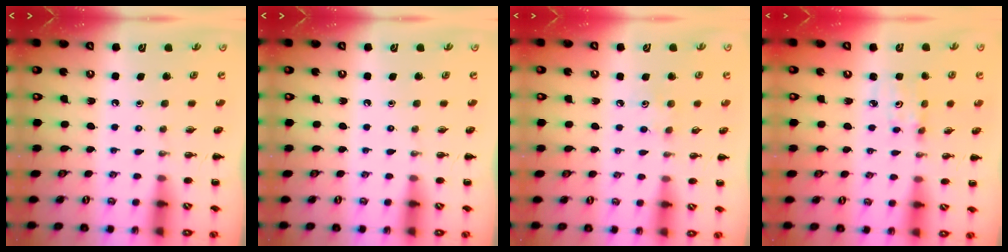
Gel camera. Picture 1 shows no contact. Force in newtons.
{"total": 0.0}
{"total": 3.9, "press": 3.7, "slide": 0.9}
{"total": 2.6, "press": 2.6, "slide": 0.3}